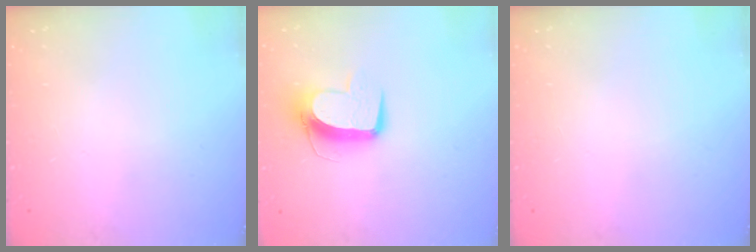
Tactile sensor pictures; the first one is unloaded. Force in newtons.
{"total": 10.4, "press": 10.3, "slide": 1.0}
{"total": 0.0}